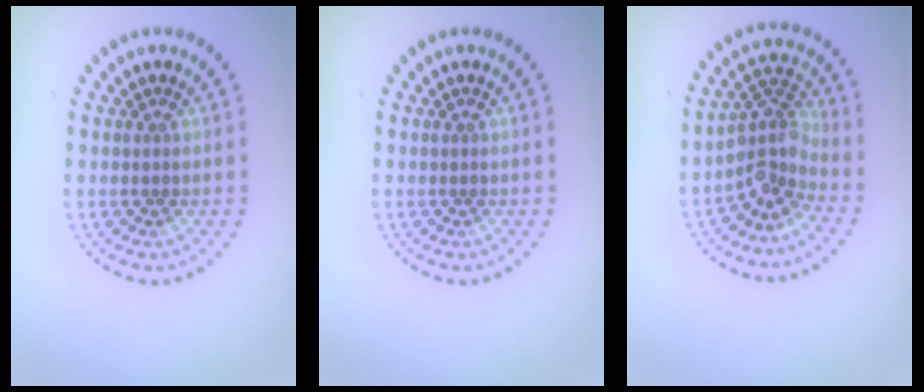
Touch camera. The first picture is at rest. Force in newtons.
{"total": 0.0}
{"total": 3.6, "press": 2.6, "slide": 2.5}